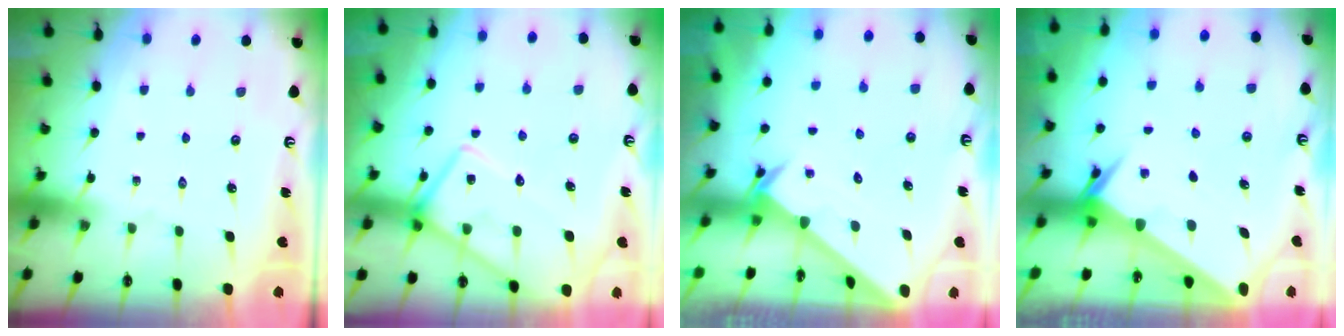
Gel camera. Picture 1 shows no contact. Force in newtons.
{"total": 12.6, "press": 12.5, "slide": 1.3}
{"total": 2.2, "press": 2.2, "slide": 0.1}
{"total": 2.6, "press": 2.6, "slide": 0.2}